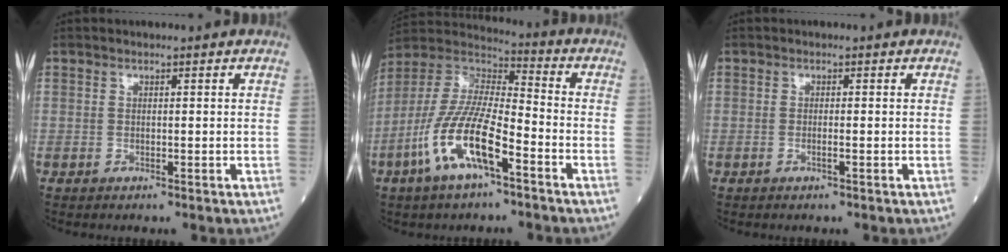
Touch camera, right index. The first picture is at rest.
{"total": 14.4, "force": [-6.3, 3.6, 12.4], "torque": [-0.262, -0.002, -0.123]}
{"total": 0.8, "force": [-0.4, 0.0, 0.8], "torque": [-0.015, 0.000, -0.006]}